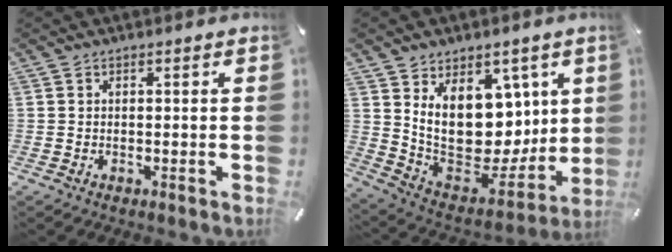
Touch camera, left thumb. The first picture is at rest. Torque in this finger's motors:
{"motor_torque": [2.96, 2.05, 1.20, -0.74, 0.61]}